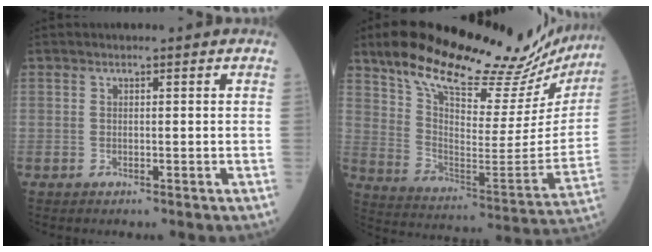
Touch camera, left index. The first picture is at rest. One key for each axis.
{"total": 30.4, "fx": 25.8, "fy": 7.6, "fz": 14.1, "tx": -0.231, "ty": -0.041, "tz": 0.349}